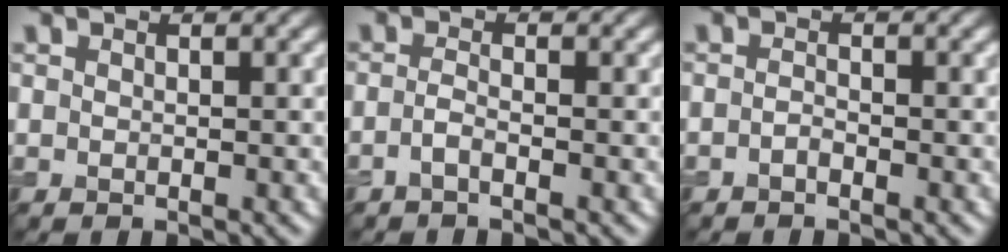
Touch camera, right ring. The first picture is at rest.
{"total": 1.3, "force": [-0.7, 0.3, 1.0], "torque": [-0.022, 0.001, -0.018]}
{"total": 0.8, "force": [-0.5, 0.2, 0.5], "torque": [-0.012, 0.000, -0.011]}